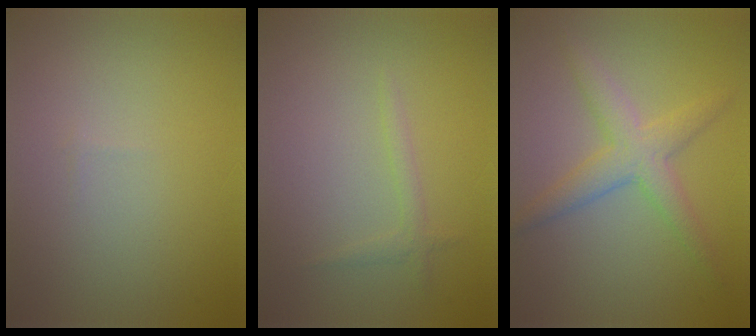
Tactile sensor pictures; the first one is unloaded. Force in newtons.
{"total": 1.0, "press": 1.0, "slide": 0.1}
{"total": 3.7, "press": 3.7, "slide": 0.0}